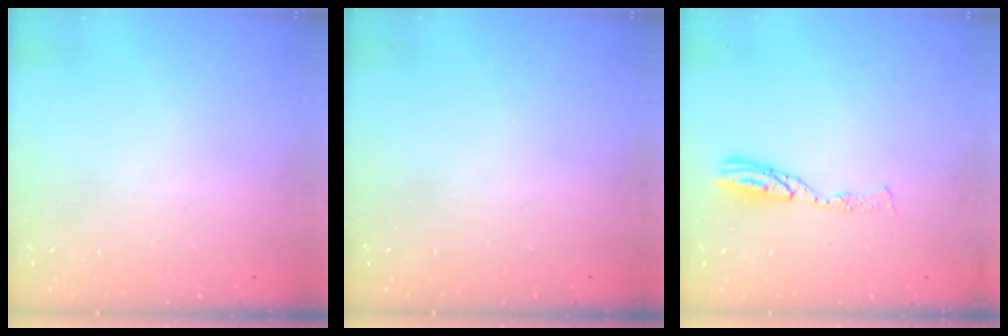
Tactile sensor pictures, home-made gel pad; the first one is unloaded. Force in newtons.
{"total": 0.0}
{"total": 7.8, "press": 7.8, "slide": 0.8}